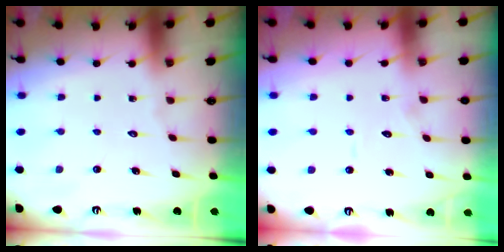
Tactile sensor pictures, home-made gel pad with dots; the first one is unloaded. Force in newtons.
{"total": 5.1, "press": 5.0, "slide": 0.4}